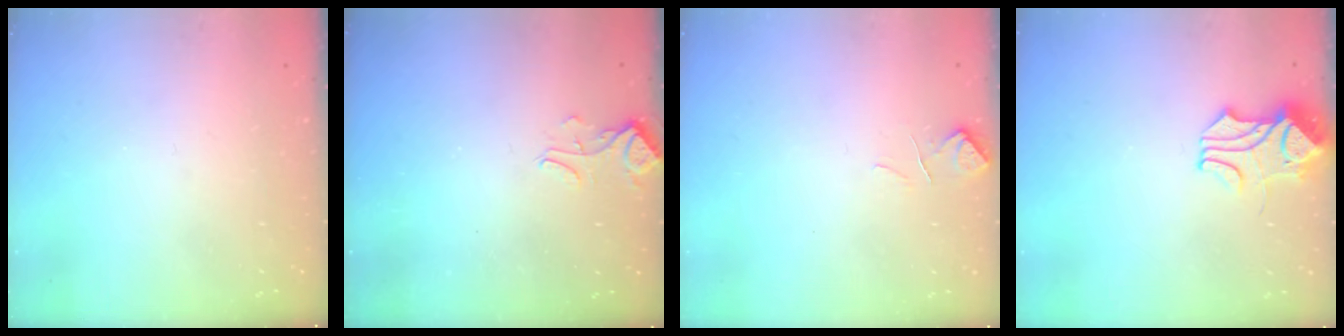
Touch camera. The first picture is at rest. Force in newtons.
{"total": 2.7, "press": 2.7, "slide": 0.5}
{"total": 0.8, "press": 0.3, "slide": 0.7}
{"total": 1.9, "press": 1.8, "slide": 0.7}